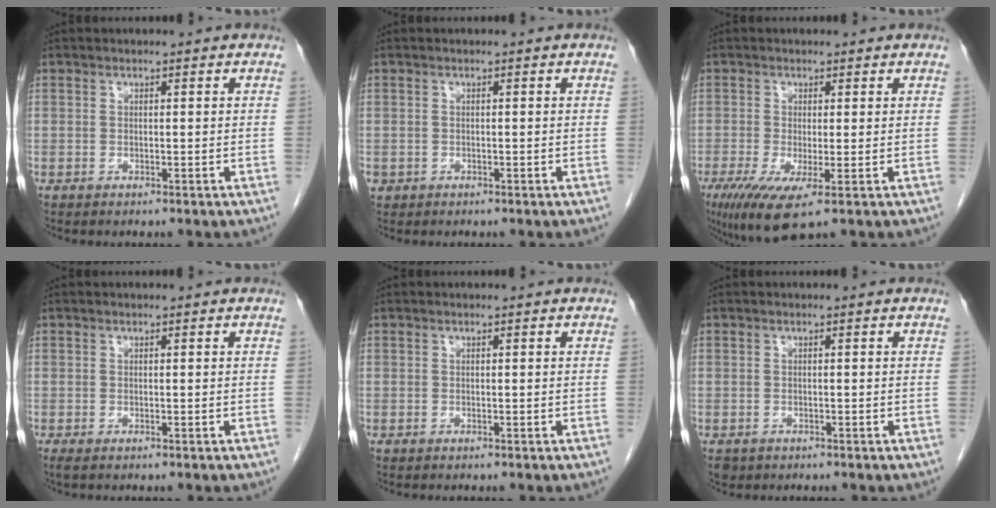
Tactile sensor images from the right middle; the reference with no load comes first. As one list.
[{"total": 1.0, "force": [-0.4, 0.9, 0.2], "torque": [-0.007, 0.004, -0.002]}, {"total": 7.1, "force": [-3.2, 1.3, 6.3], "torque": [-0.107, -0.021, -0.050]}, {"total": 0.9, "force": [-0.6, 0.3, 0.6], "torque": [-0.006, -0.003, -0.006]}, {"total": 0.0}, {"total": 1.7, "force": [-1.1, 1.2, 0.4], "torque": [-0.012, -0.001, -0.015]}]